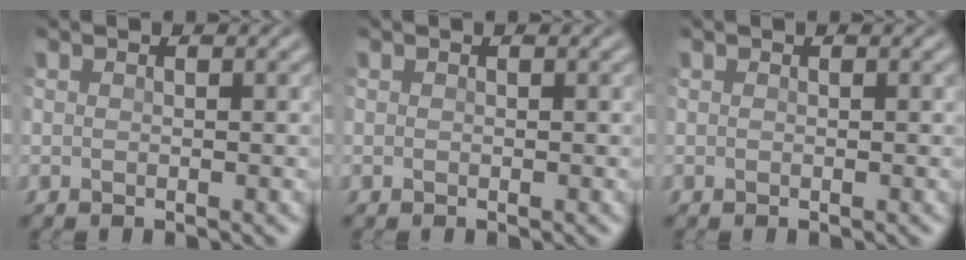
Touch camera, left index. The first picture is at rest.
{"total": 0.0}
{"total": 0.0}